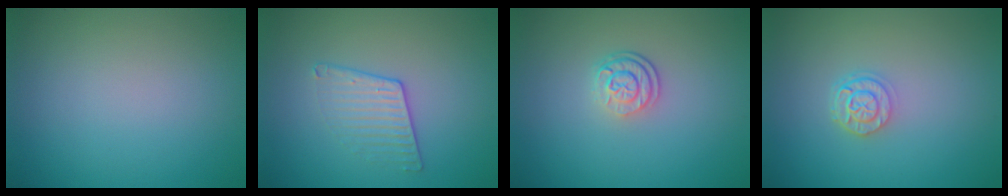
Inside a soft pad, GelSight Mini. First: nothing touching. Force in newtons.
{"total": 2.0, "press": 1.5, "slide": 1.3}
{"total": 2.7, "press": 2.0, "slide": 1.8}
{"total": 2.3, "press": 1.9, "slide": 1.4}